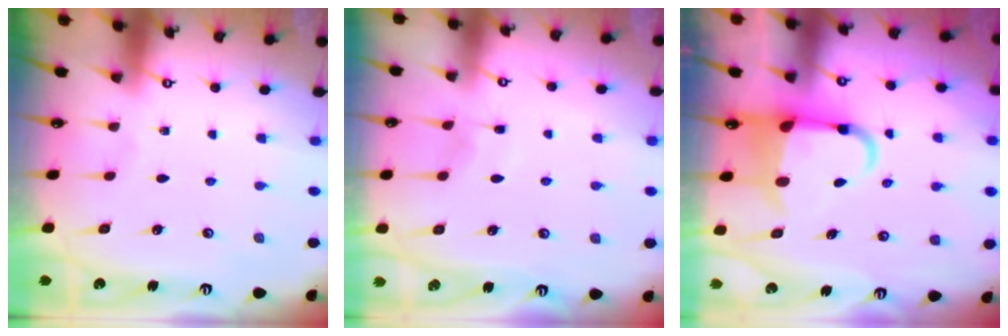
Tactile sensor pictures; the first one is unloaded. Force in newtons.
{"total": 4.0, "press": 4.0, "slide": 0.6}
{"total": 6.7, "press": 6.5, "slide": 1.6}